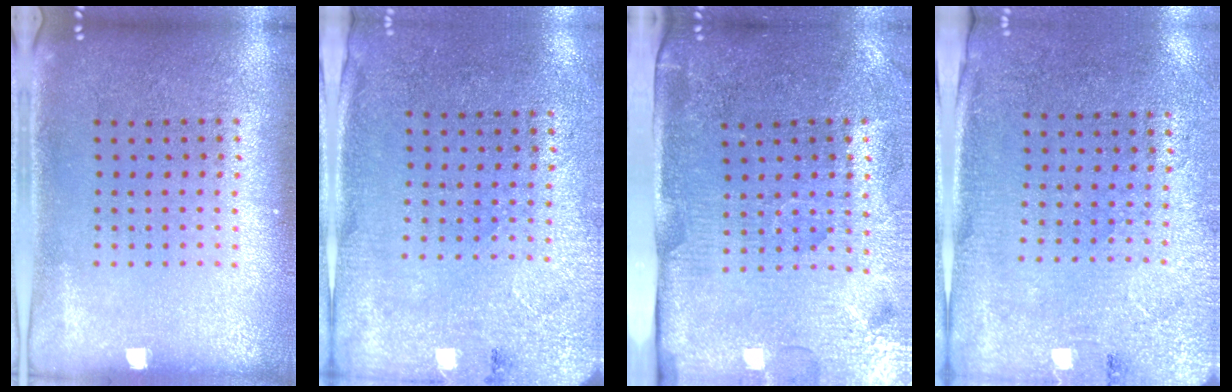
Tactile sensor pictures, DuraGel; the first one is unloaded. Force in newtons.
{"total": 2.7, "press": 2.2, "slide": 1.5}
{"total": 4.3, "press": 3.7, "slide": 2.2}
{"total": 2.7, "press": 2.3, "slide": 1.5}